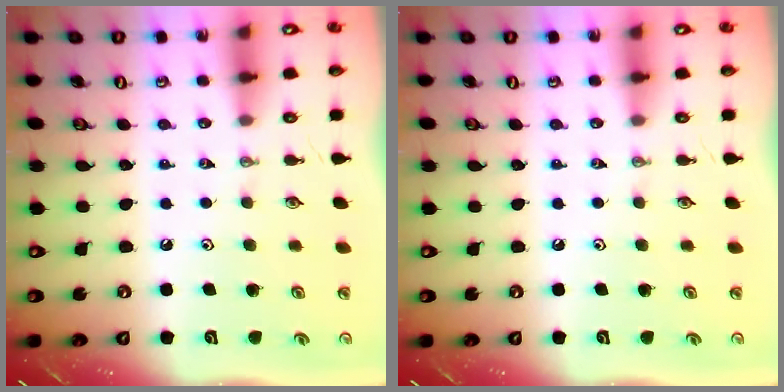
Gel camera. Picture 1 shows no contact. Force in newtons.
{"total": 0.0}